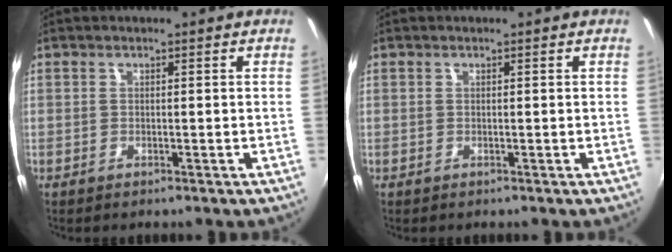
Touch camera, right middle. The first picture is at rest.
{"total": 0.0}